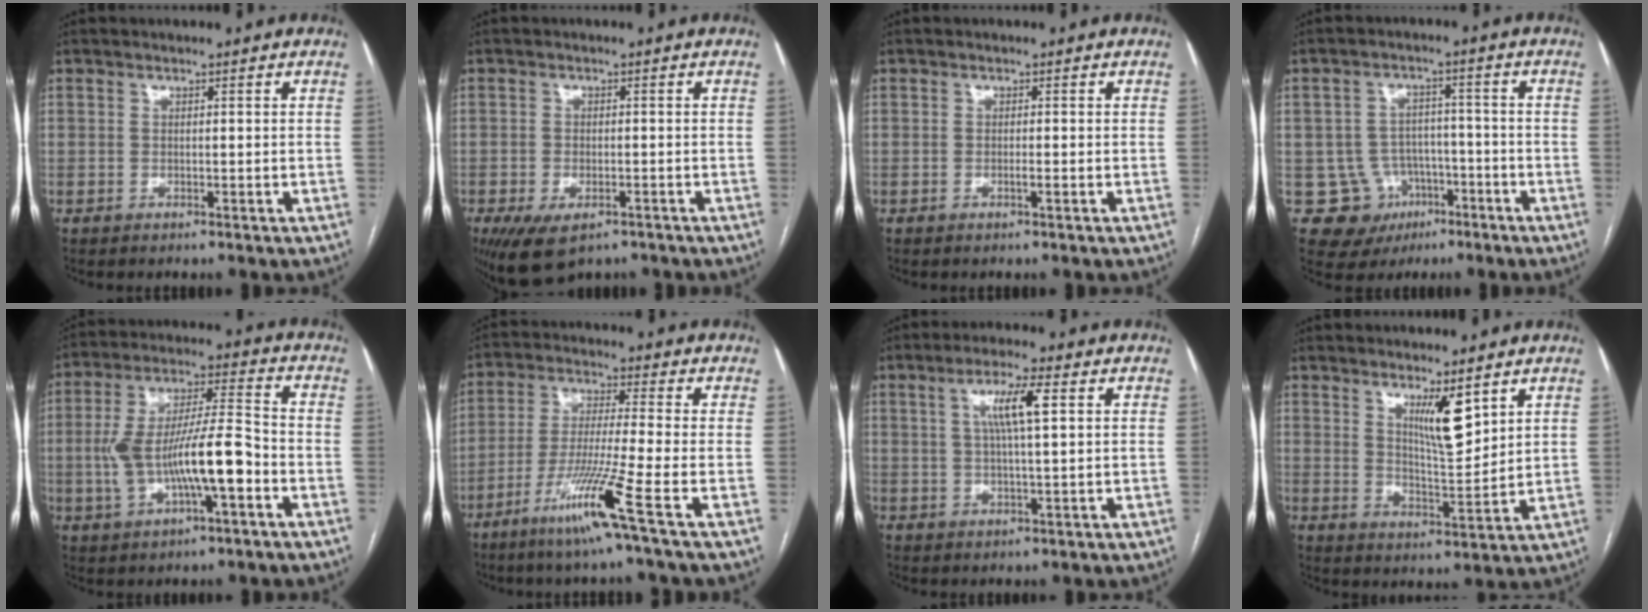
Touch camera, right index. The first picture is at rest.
{"total": 7.2, "force": [-4.6, 3.5, 4.3], "torque": [-0.073, -0.009, -0.069]}
{"total": 0.8, "force": [-0.3, -0.1, 0.7], "torque": [-0.016, 0.000, -0.006]}
{"total": 8.6, "force": [-3.3, 7.8, 1.2], "torque": [-0.018, 0.014, -0.039]}
{"total": 13.4, "force": [-3.2, 2.8, 12.8], "torque": [-0.245, 0.020, -0.049]}
{"total": 10.9, "force": [-5.6, -2.2, 9.1], "torque": [-0.173, -0.033, -0.113]}
{"total": 6.3, "force": [1.8, 0.3, 6.0], "torque": [-0.114, 0.008, 0.032]}
{"total": 6.8, "force": [3.9, 1.1, 5.4], "torque": [-0.095, -0.016, 0.073]}